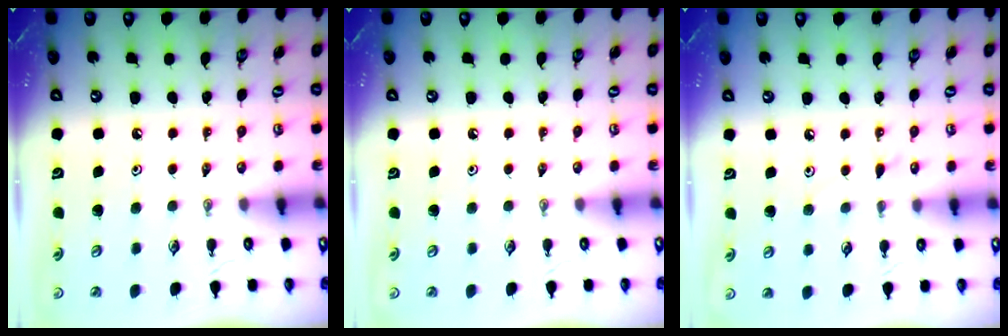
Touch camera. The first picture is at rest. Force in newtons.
{"total": 0.0}
{"total": 3.7, "press": 3.6, "slide": 0.6}